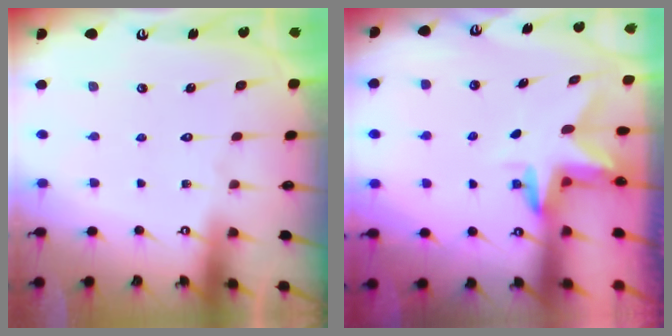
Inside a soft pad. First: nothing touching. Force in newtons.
{"total": 2.8, "press": 2.8, "slide": 0.2}